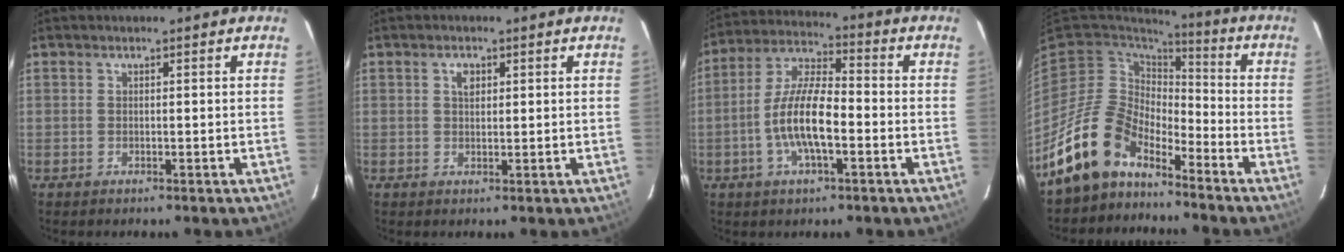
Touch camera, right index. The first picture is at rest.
{"total": 2.1, "force": [0.9, 1.3, 1.4], "torque": [-0.023, 0.005, 0.015]}
{"total": 11.5, "force": [-3.2, 3.7, 10.4], "torque": [-0.212, 0.004, -0.063]}
{"total": 13.3, "force": [-10.7, 6.6, 4.4], "torque": [-0.095, 0.017, -0.201]}